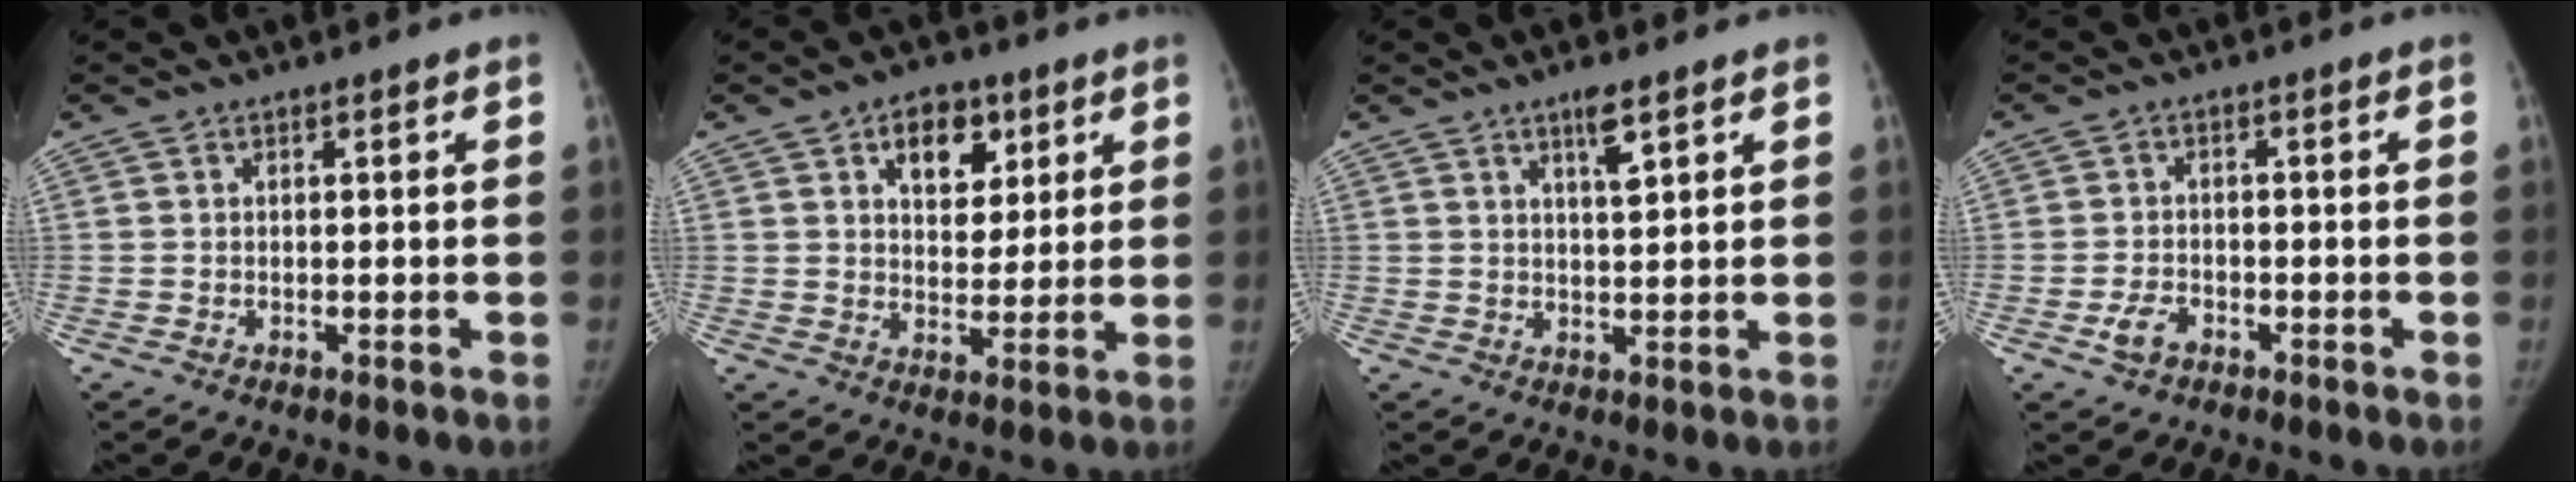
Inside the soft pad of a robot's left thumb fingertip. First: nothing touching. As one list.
[{"total": 9.1, "force": [4.3, 6.0, 5.2], "torque": [-0.038, -0.017, 0.063]}, {"total": 3.9, "force": [2.3, 0.8, 3.0], "torque": [-0.048, -0.013, 0.042]}, {"total": 3.6, "force": [-2.0, 2.3, 1.9], "torque": [-0.034, 0.013, -0.034]}]